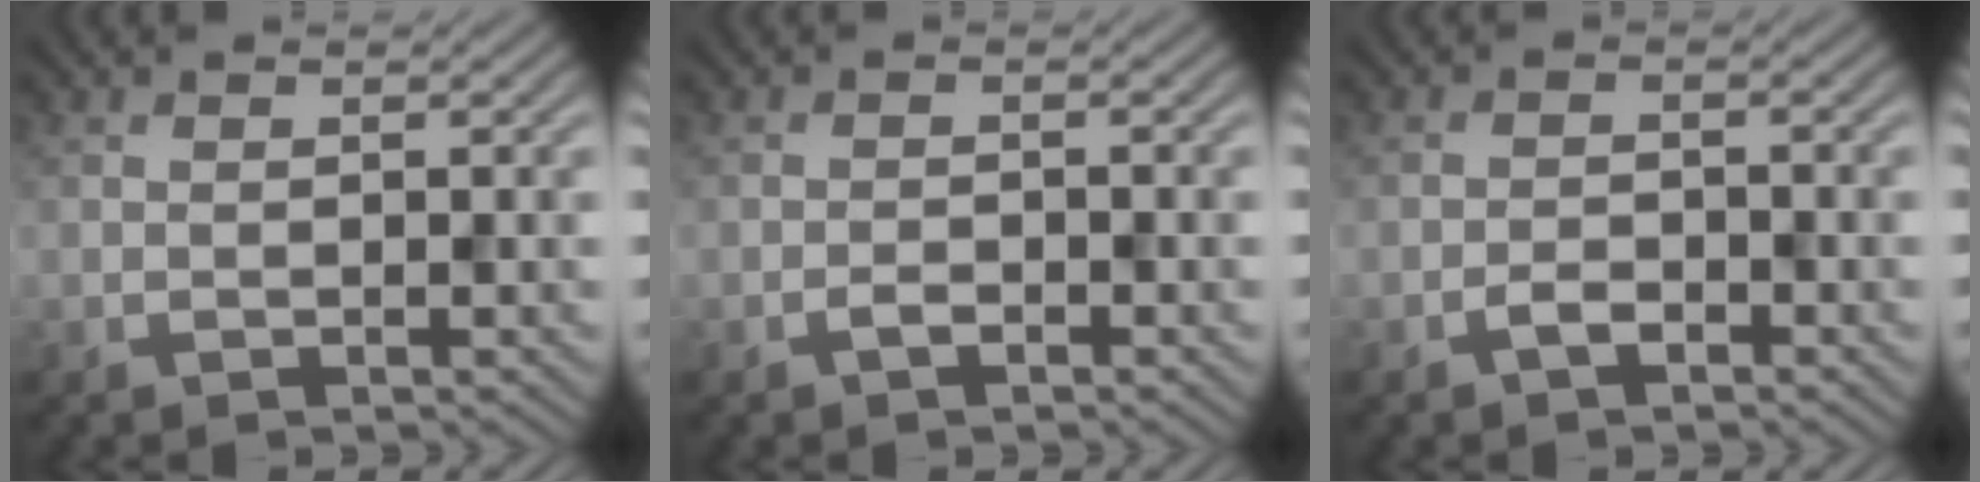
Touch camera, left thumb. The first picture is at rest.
{"total": 1.3, "force": [-0.9, 0.6, 0.7], "torque": [-0.013, 0.001, -0.018]}
{"total": 1.8, "force": [-1.3, 0.8, 1.0], "torque": [-0.019, 0.002, -0.026]}